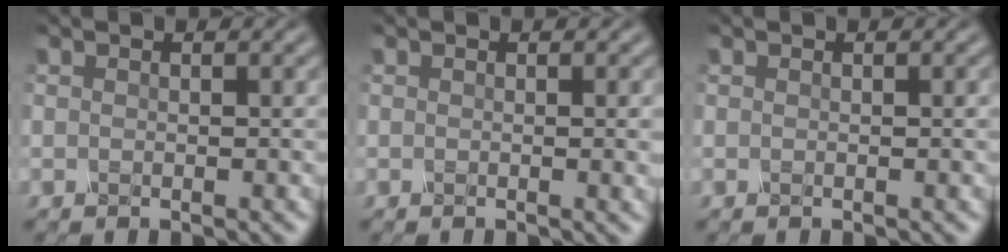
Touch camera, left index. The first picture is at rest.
{"total": 1.9, "force": [0.0, 0.7, 1.8], "torque": [-0.016, 0.001, -0.005]}
{"total": 0.5, "force": [0.0, 0.2, 0.5], "torque": [-0.003, 0.001, -0.002]}